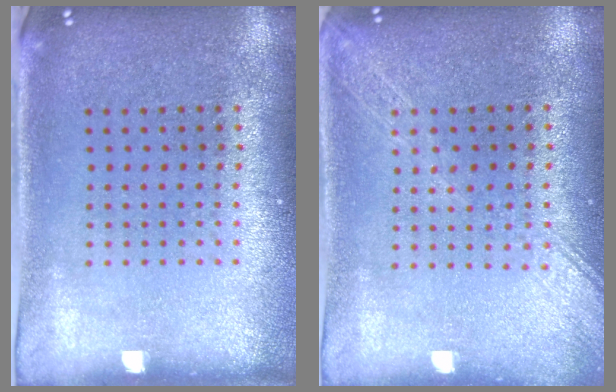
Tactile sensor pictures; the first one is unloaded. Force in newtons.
{"total": 1.6, "press": 1.6, "slide": 0.3}